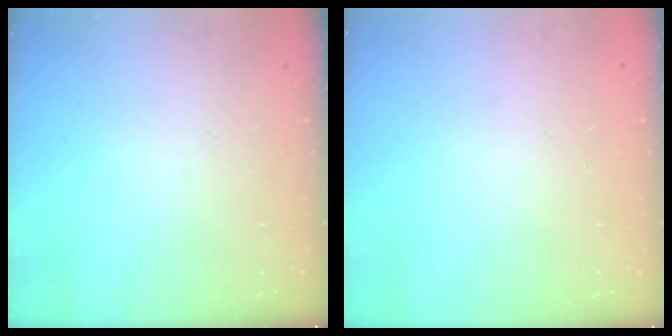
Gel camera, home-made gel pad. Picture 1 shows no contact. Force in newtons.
{"total": 0.0}